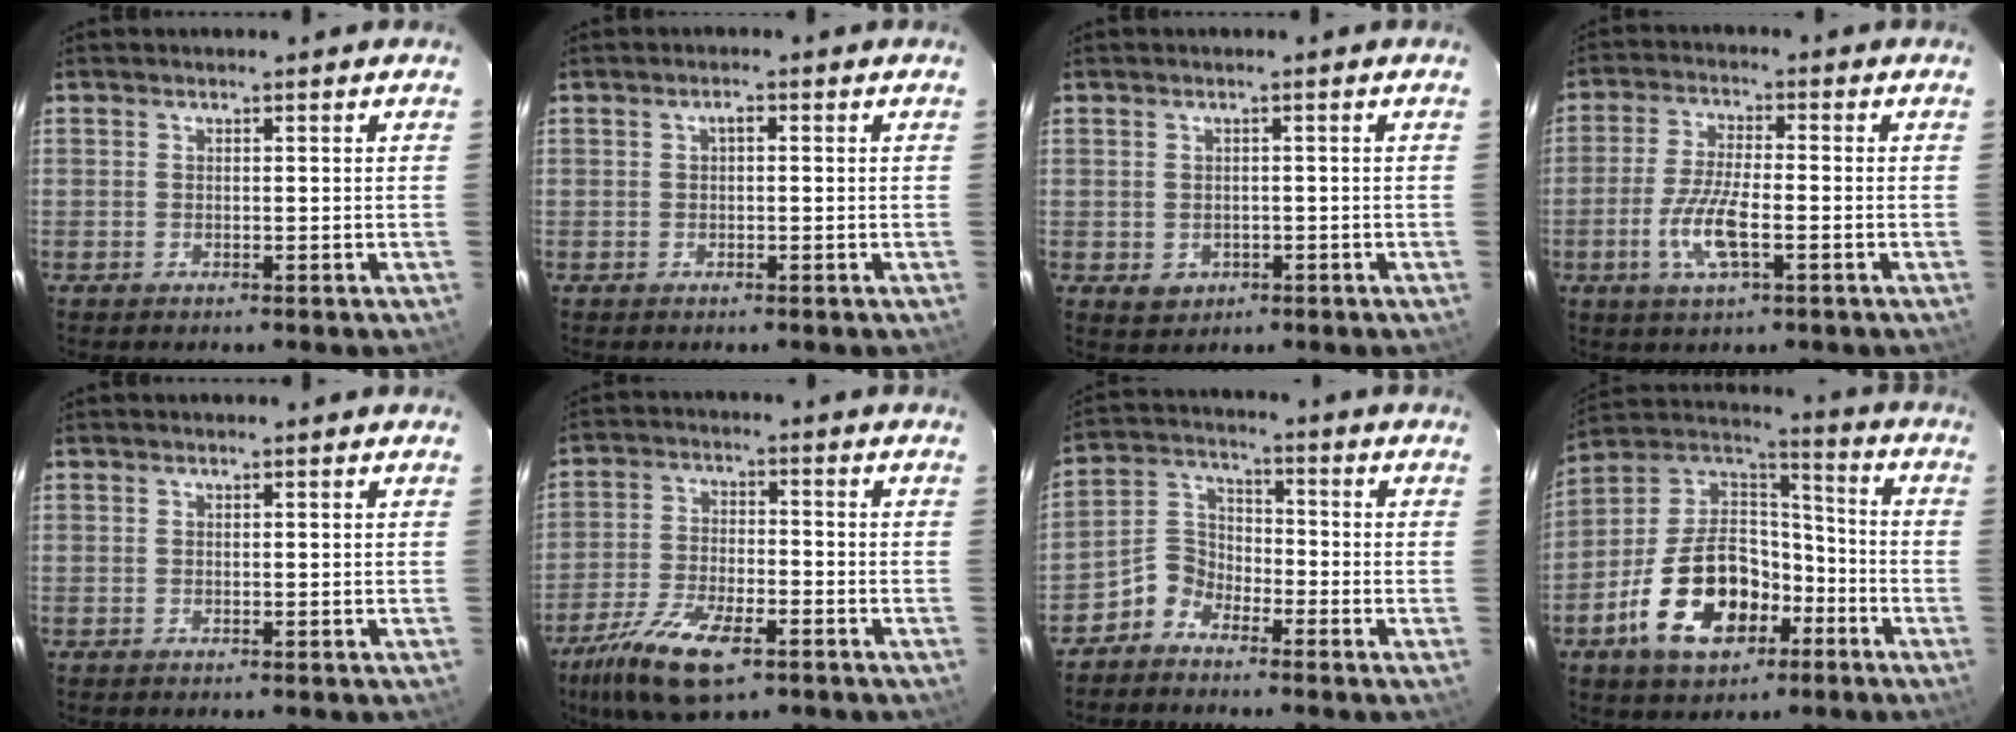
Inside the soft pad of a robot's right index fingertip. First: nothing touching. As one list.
[{"total": 1.1, "force": [0.1, 0.5, 0.9], "torque": [-0.016, 0.008, -0.001]}, {"total": 3.0, "force": [-0.6, 2.8, 0.9], "torque": [-0.019, -0.001, 0.001]}, {"total": 8.3, "force": [-2.9, 2.2, 7.4], "torque": [-0.158, -0.006, -0.059]}, {"total": 0.0}, {"total": 13.7, "force": [-8.5, 5.2, 9.4], "torque": [-0.209, -0.028, -0.161]}, {"total": 5.7, "force": [-4.3, 3.6, 1.3], "torque": [-0.027, 0.028, -0.098]}, {"total": 20.2, "force": [-8.7, 12.2, 13.6], "torque": [-0.283, 0.030, -0.141]}]